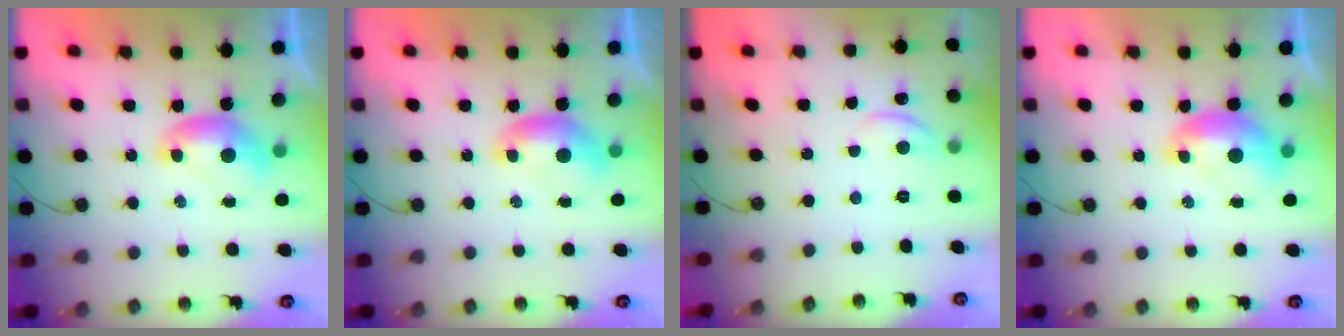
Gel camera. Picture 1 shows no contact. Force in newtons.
{"total": 0.0}
{"total": 1.3, "press": 1.1, "slide": 0.5}
{"total": 1.5, "press": 1.4, "slide": 0.3}